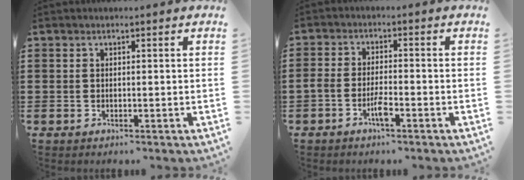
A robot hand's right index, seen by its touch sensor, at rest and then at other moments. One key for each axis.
{"total": 3.2, "fx": -2.0, "fy": 0.8, "fz": 2.4, "tx": -0.055, "ty": 0.001, "tz": -0.041}